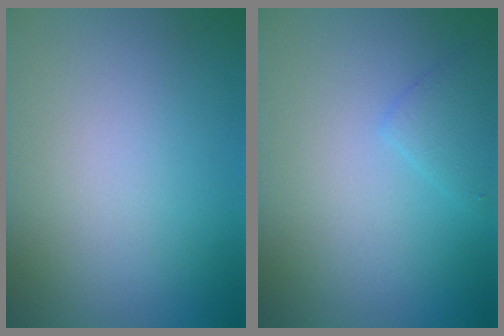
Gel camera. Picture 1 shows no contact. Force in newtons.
{"total": 1.7, "press": 1.7, "slide": 0.1}